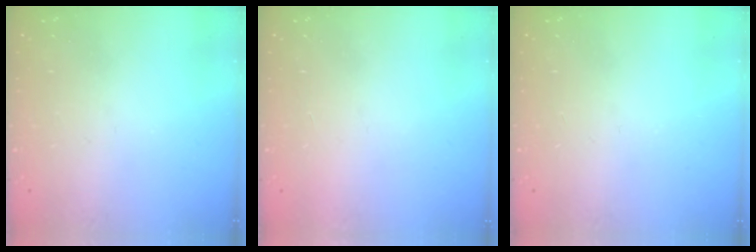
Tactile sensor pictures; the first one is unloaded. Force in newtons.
{"total": 1.5, "press": 1.5, "slide": 0.1}
{"total": 0.0}